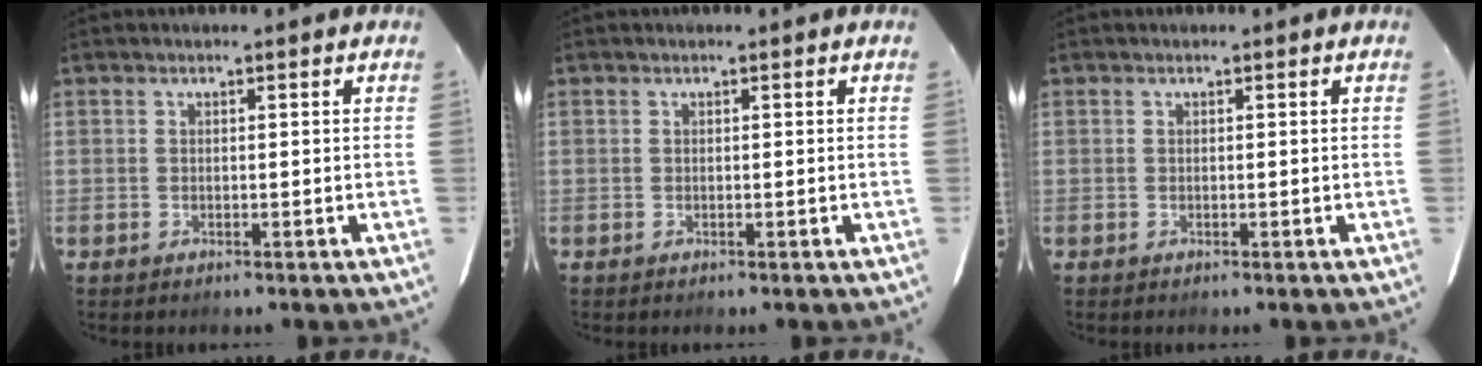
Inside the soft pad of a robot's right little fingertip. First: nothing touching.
{"total": 0.0}
{"total": 0.0}